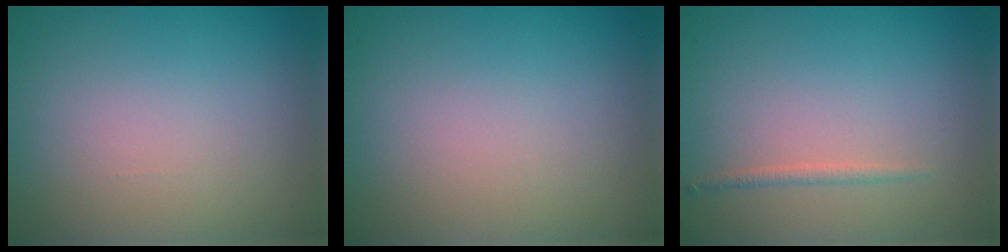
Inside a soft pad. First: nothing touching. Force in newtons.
{"total": 0.0}
{"total": 0.8, "press": 0.8, "slide": 0.0}